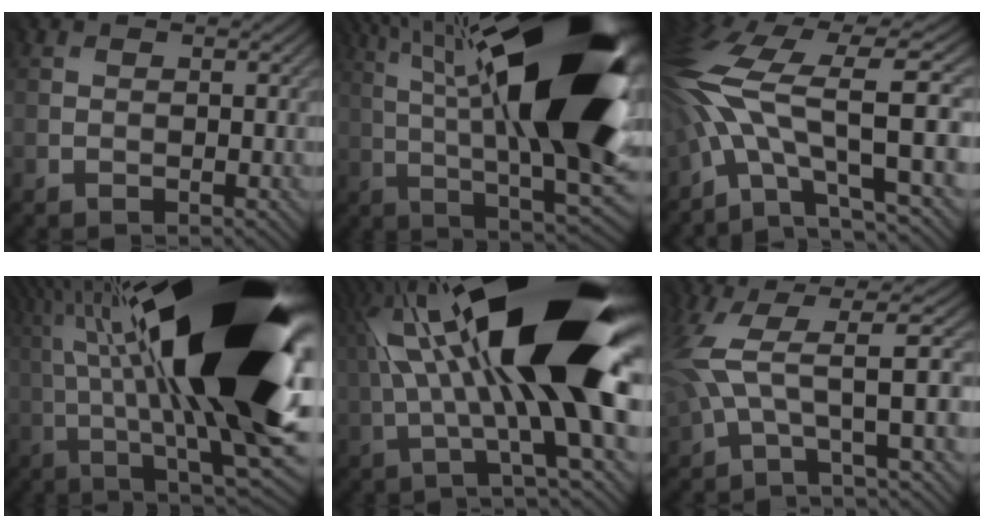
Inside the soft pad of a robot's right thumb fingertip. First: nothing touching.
{"total": 21.6, "force": [6.1, 6.2, 19.8], "torque": [-0.310, 0.041, 0.095]}
{"total": 15.2, "force": [-1.2, 4.9, 14.3], "torque": [-0.332, 0.006, -0.006]}
{"total": 22.9, "force": [4.8, 5.8, 21.6], "torque": [-0.382, 0.018, 0.079]}
{"total": 20.3, "force": [4.2, 4.4, 19.4], "torque": [-0.325, 0.023, 0.070]}
{"total": 7.6, "force": [0.6, 1.4, 7.4], "torque": [-0.161, 0.012, 0.000]}